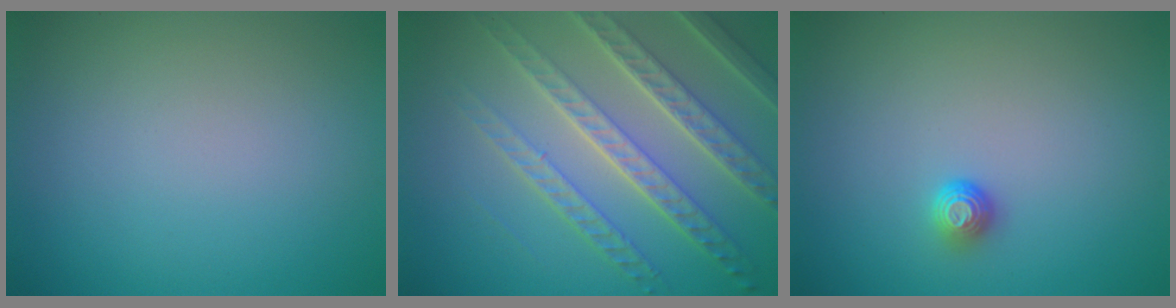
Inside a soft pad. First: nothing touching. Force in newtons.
{"total": 7.4, "press": 5.3, "slide": 5.2}
{"total": 1.2, "press": 1.0, "slide": 0.6}